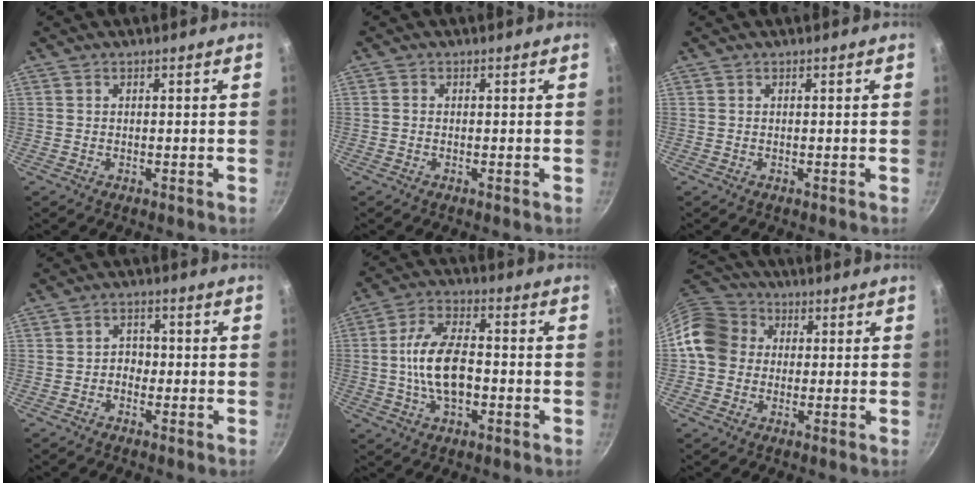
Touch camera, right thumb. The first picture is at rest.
{"total": 0.6, "force": [-0.1, 0.5, 0.3], "torque": [-0.004, 0.003, -0.003]}
{"total": 0.0}
{"total": 2.9, "force": [-0.7, 2.4, 1.5], "torque": [-0.002, 0.012, -0.016]}
{"total": 12.2, "force": [-1.4, 6.5, 10.3], "torque": [-0.180, 0.029, -0.032]}
{"total": 11.0, "force": [1.0, 9.7, 5.2], "torque": [-0.071, 0.025, 0.000]}